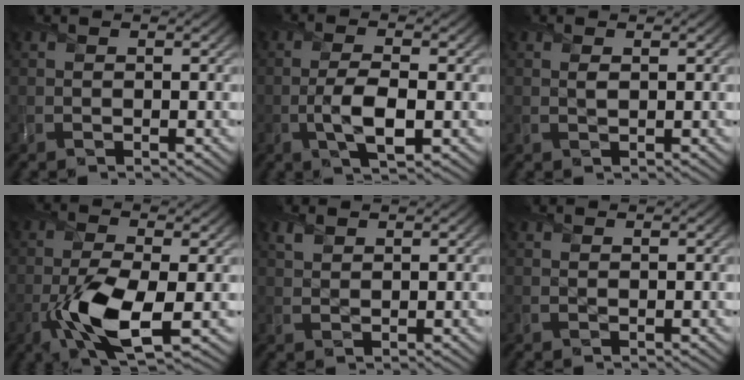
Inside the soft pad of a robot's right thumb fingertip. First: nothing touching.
{"total": 4.9, "force": [-1.4, 1.7, 4.3], "torque": [-0.093, -0.004, -0.029]}
{"total": 0.7, "force": [0.4, 0.1, 0.6], "torque": [-0.013, 0.000, 0.006]}
{"total": 9.2, "force": [-3.0, 3.4, 8.0], "torque": [-0.165, -0.010, -0.060]}
{"total": 1.1, "force": [0.9, 0.6, 0.2], "torque": [-0.010, -0.002, 0.022]}
{"total": 0.0}